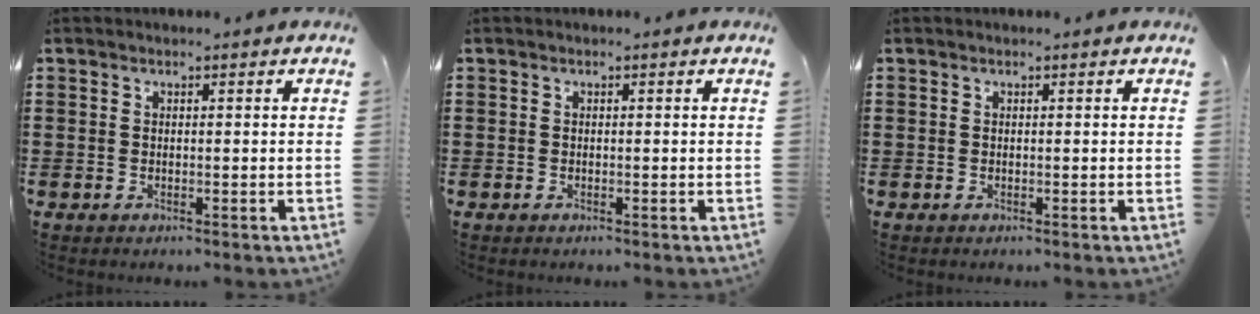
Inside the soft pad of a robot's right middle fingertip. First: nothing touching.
{"total": 0.0}
{"total": 0.0}